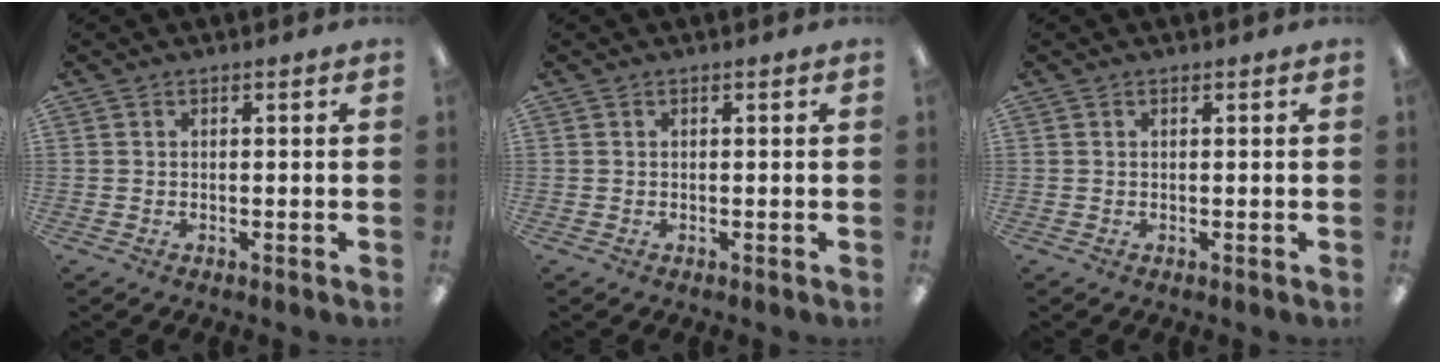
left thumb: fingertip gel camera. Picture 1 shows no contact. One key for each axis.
{"total": 0.0}
{"total": 0.0}